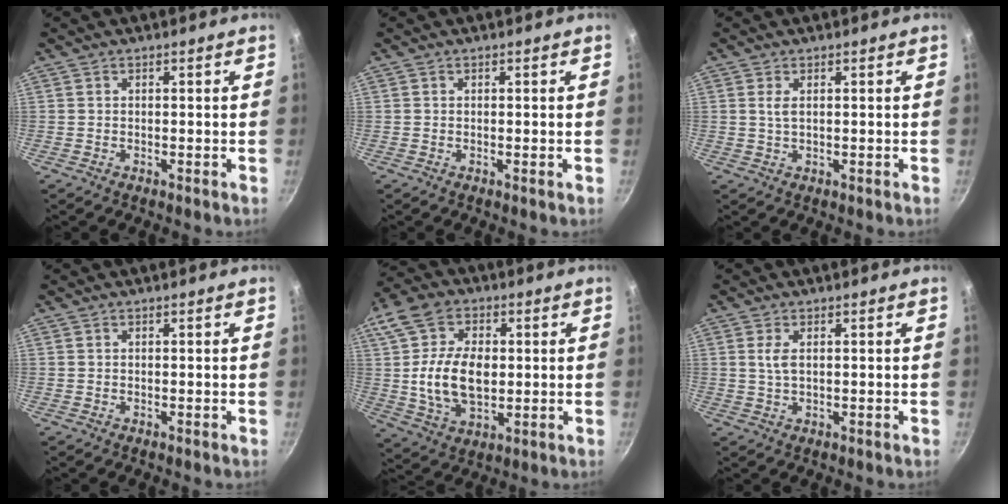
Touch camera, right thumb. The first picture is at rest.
{"total": 0.0}
{"total": 1.8, "force": [0.6, 0.8, 1.5], "torque": [-0.031, -0.003, 0.012]}
{"total": 0.0}
{"total": 16.3, "force": [1.0, 10.8, 12.2], "torque": [-0.221, 0.005, 0.016]}
{"total": 2.7, "force": [0.7, 1.3, 2.2], "torque": [-0.043, -0.002, 0.014]}